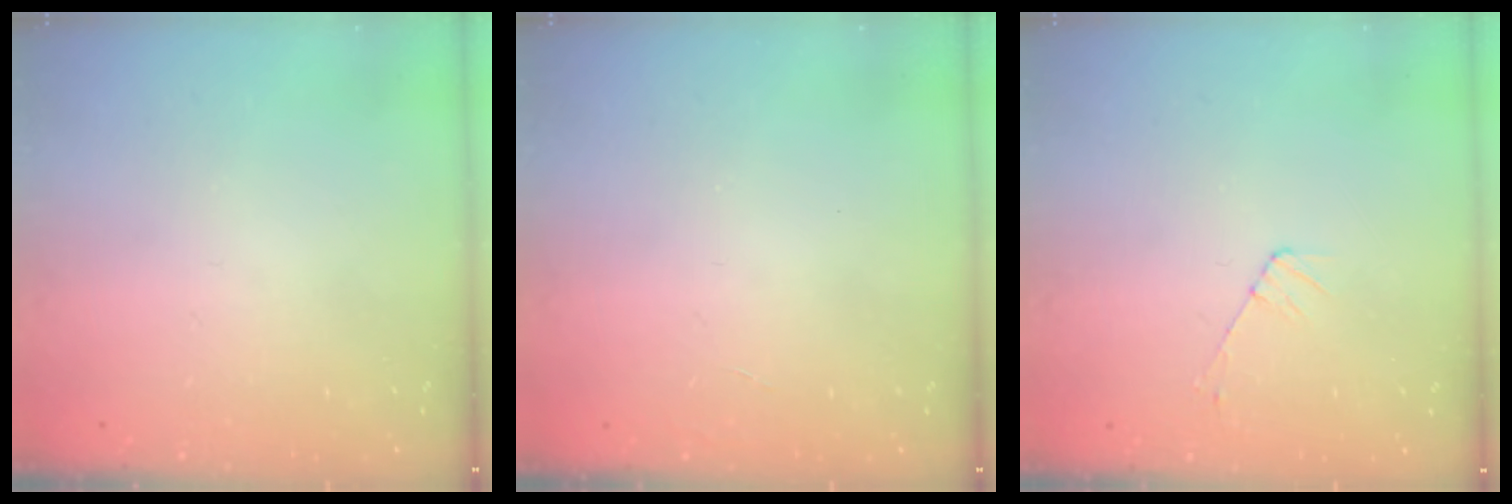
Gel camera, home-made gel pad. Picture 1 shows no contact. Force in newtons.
{"total": 0.0}
{"total": 3.7, "press": 3.6, "slide": 0.5}